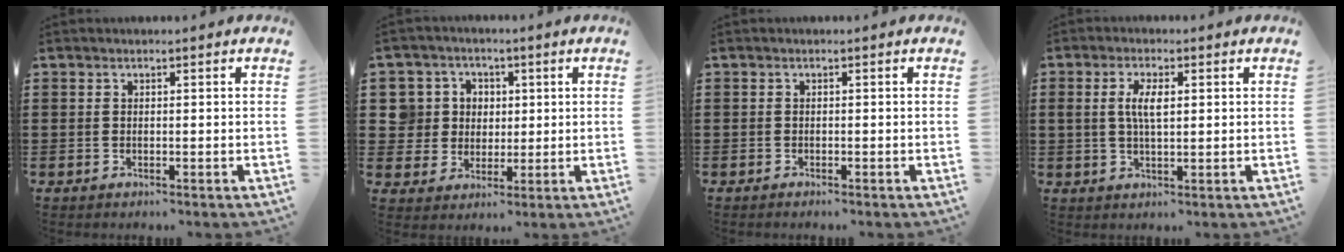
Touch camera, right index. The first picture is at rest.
{"total": 6.4, "force": [1.2, 6.2, 1.0], "torque": [-0.060, 0.016, 0.021]}
{"total": 0.6, "force": [-0.6, 0.0, 0.1], "torque": [-0.002, -0.003, -0.012]}
{"total": 4.4, "force": [0.7, 1.7, 4.0], "torque": [-0.082, 0.008, 0.010]}